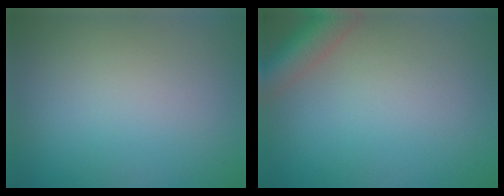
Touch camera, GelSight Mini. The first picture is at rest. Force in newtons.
{"total": 4.6, "press": 4.6, "slide": 0.3}